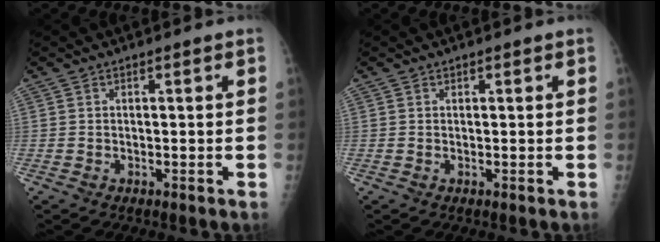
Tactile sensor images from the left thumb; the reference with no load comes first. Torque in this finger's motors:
{"motor_torque": [-0.01, 0.01, -0.06, -0.05, 0.00]}